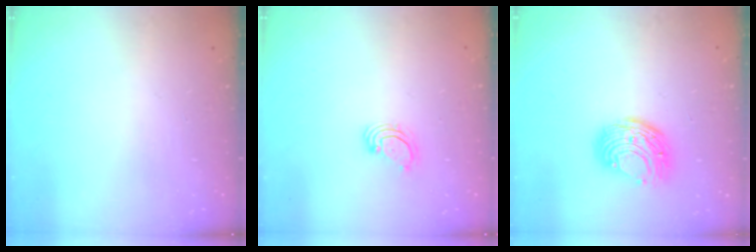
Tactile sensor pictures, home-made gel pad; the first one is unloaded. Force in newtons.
{"total": 2.8, "press": 2.8, "slide": 0.2}
{"total": 8.9, "press": 8.9, "slide": 0.5}